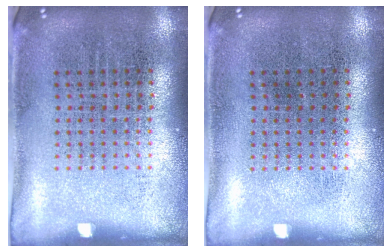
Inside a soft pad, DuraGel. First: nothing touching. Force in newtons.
{"total": 0.0}